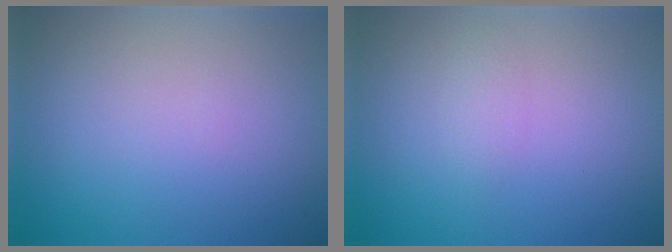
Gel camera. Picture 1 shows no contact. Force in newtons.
{"total": 1.0, "press": 1.0, "slide": 0.0}